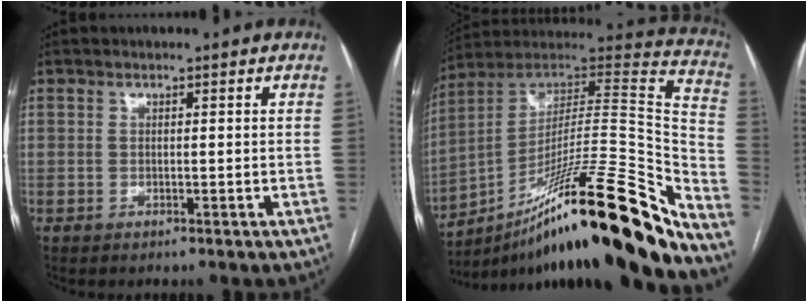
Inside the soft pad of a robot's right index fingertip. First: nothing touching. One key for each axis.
{"total": 34.3, "fx": -22.6, "fy": 2.7, "fz": 25.6, "tx": -0.301, "ty": 0.013, "tz": -0.358}